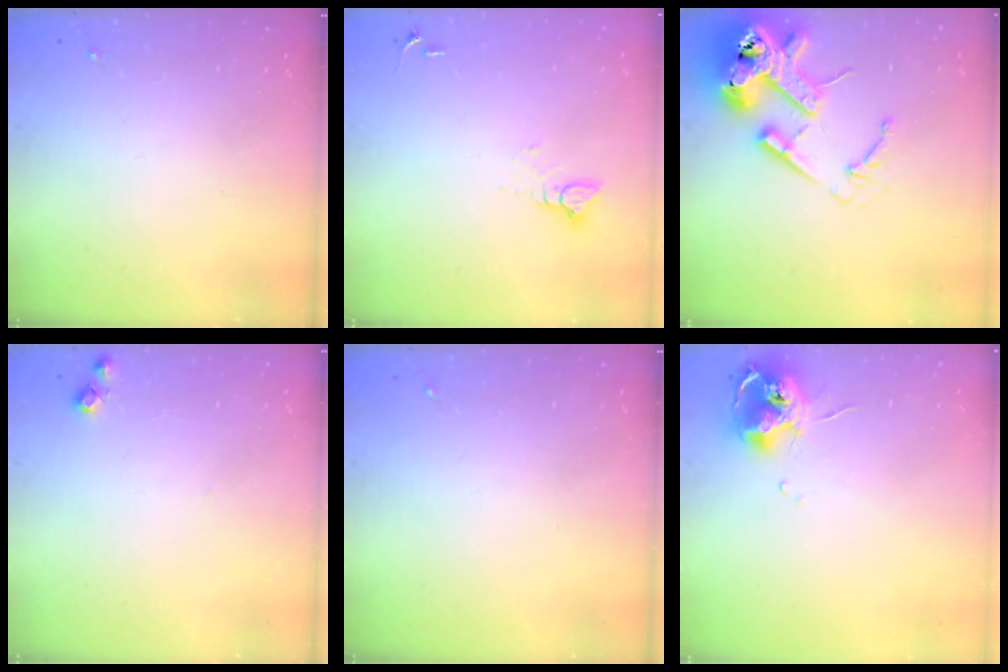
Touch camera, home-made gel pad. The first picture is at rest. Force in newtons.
{"total": 3.6, "press": 3.6, "slide": 0.2}
{"total": 18.0, "press": 17.9, "slide": 2.6}
{"total": 6.6, "press": 6.6, "slide": 0.6}
{"total": 0.0}
{"total": 12.1, "press": 12.0, "slide": 1.2}